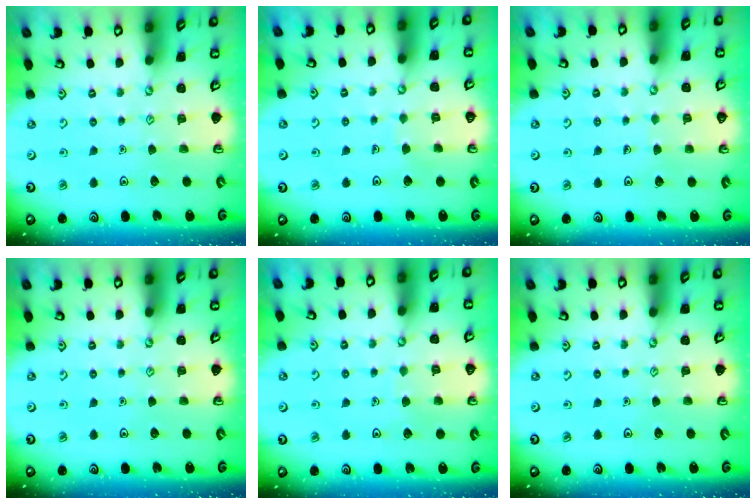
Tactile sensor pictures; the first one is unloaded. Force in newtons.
{"total": 2.2, "press": 2.2, "slide": 0.1}
{"total": 2.5, "press": 2.5, "slide": 0.2}
{"total": 0.0}
{"total": 4.4, "press": 4.4, "slide": 0.4}
{"total": 0.0}